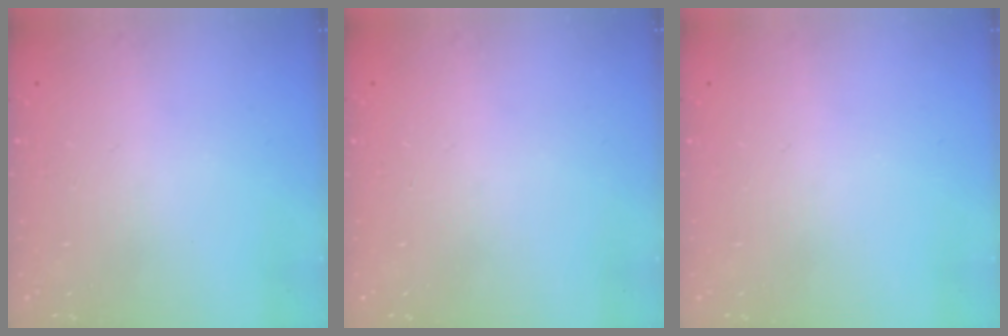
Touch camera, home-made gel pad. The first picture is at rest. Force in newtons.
{"total": 0.0}
{"total": 0.0}